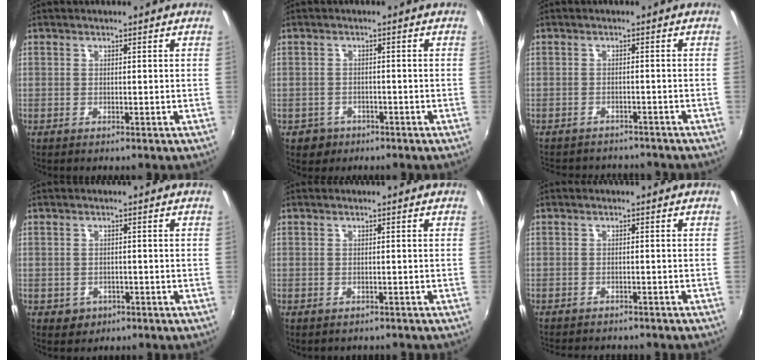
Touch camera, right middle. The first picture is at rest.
{"total": 3.7, "force": [-2.0, 3.0, 0.7], "torque": [-0.027, 0.001, -0.028]}
{"total": 9.1, "force": [-8.2, 3.0, 2.7], "torque": [-0.068, -0.018, -0.116]}
{"total": 3.1, "force": [-1.2, 2.7, 1.0], "torque": [-0.026, -0.001, -0.011]}
{"total": 1.7, "force": [-1.3, 0.8, 0.6], "torque": [-0.016, -0.008, -0.016]}
{"total": 5.9, "force": [-5.3, 1.4, 2.1], "torque": [-0.052, -0.015, -0.074]}